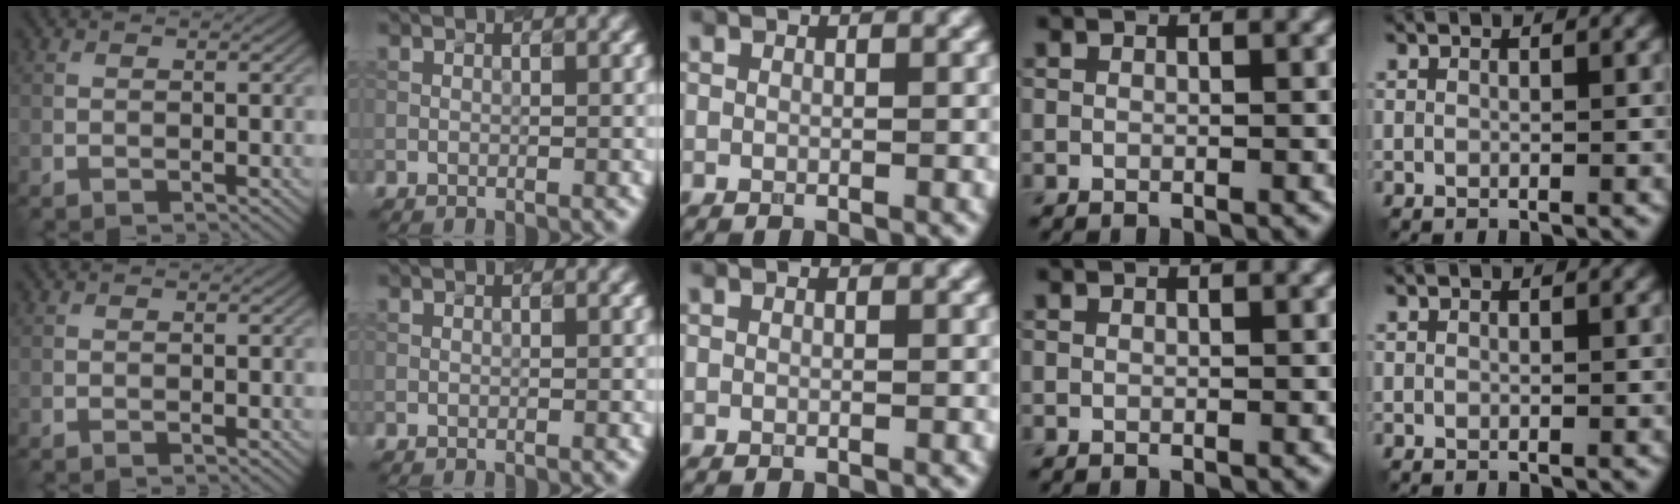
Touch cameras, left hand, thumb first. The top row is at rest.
{}